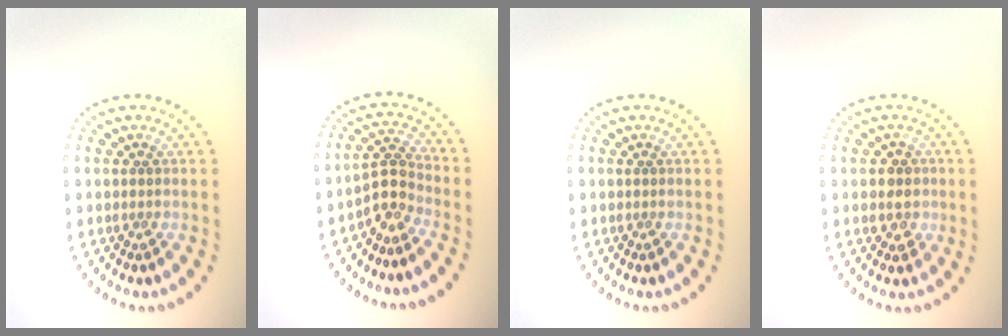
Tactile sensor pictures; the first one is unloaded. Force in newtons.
{"total": 2.8, "press": 2.1, "slide": 1.9}
{"total": 0.0}
{"total": 1.7, "press": 1.5, "slide": 0.8}